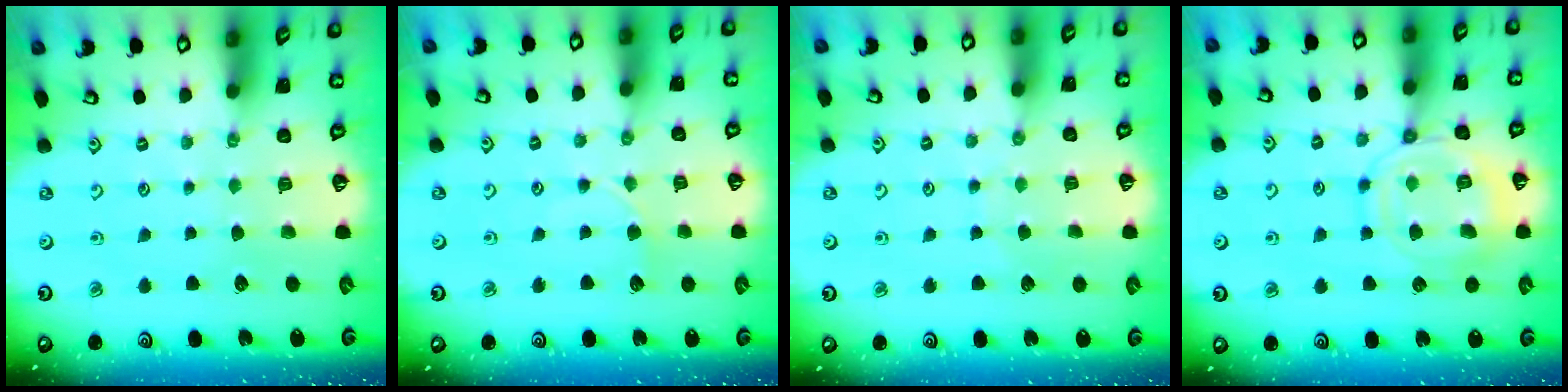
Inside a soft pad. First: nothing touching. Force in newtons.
{"total": 3.6, "press": 3.6, "slide": 0.4}
{"total": 4.4, "press": 4.3, "slide": 0.4}
{"total": 13.9, "press": 13.9, "slide": 1.2}